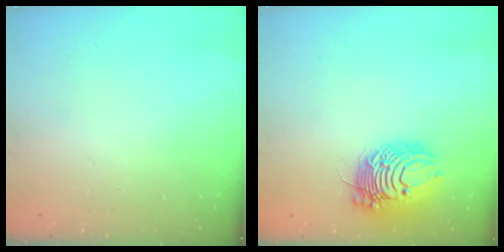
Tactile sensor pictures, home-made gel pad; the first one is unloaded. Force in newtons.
{"total": 15.9, "press": 15.9, "slide": 0.5}